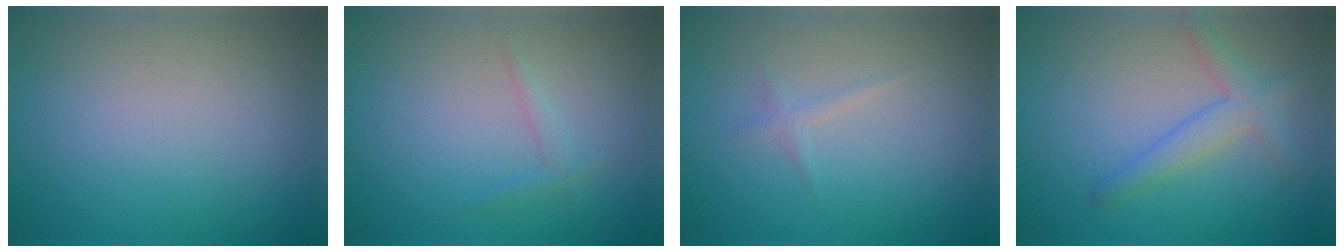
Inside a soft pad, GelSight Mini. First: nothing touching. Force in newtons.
{"total": 0.9, "press": 0.9, "slide": 0.1}
{"total": 0.8, "press": 0.8, "slide": 0.0}
{"total": 2.7, "press": 2.7, "slide": 0.1}